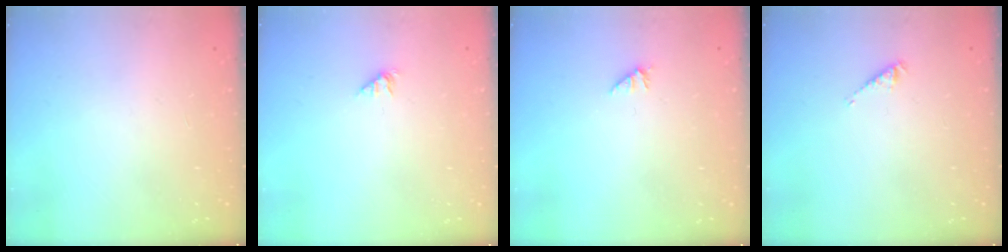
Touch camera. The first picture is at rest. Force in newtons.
{"total": 1.0, "press": 1.0, "slide": 0.2}
{"total": 0.0}
{"total": 2.8, "press": 2.8, "slide": 0.5}